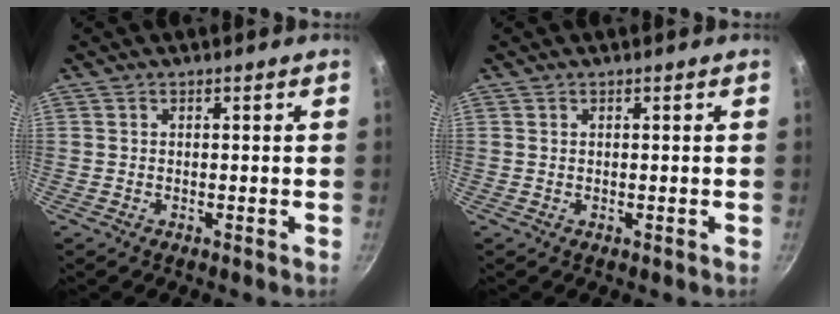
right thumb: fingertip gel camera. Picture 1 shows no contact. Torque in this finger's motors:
{"motor_torque": [0.02, -0.31, 0.01, -0.13, 0.06]}